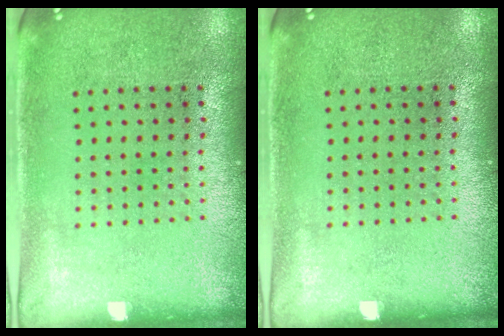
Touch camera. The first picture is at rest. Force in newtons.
{"total": 0.0}